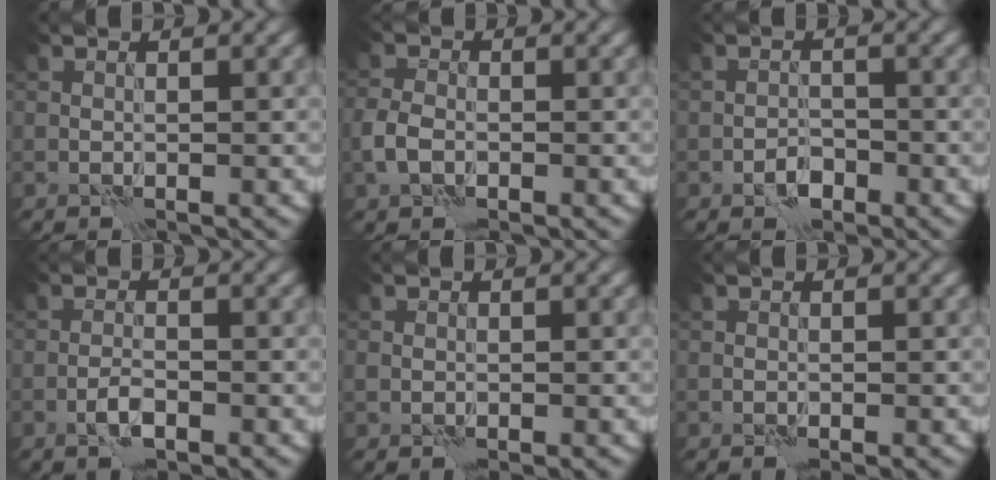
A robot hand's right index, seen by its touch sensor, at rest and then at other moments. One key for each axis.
{"total": 2.6, "fx": -0.9, "fy": 1.8, "fz": 1.7, "tx": -0.041, "ty": 0.001, "tz": -0.025}
{"total": 1.9, "fx": -1.2, "fy": 1.1, "fz": 1.0, "tx": -0.012, "ty": 0.006, "tz": -0.024}
{"total": 1.7, "fx": -1.0, "fy": 0.4, "fz": 1.3, "tx": -0.028, "ty": 0.003, "tz": -0.024}
{"total": 0.8, "fx": -0.1, "fy": 0.7, "fz": 0.2, "tx": -0.003, "ty": -0.005, "tz": -0.001}
{"total": 0.0}